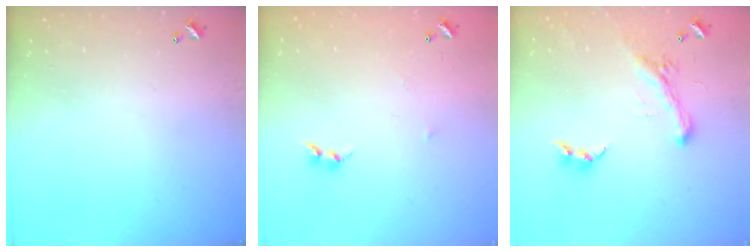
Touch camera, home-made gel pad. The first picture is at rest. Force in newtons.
{"total": 6.2, "press": 6.2, "slide": 0.7}
{"total": 2.5, "press": 2.0, "slide": 1.4}